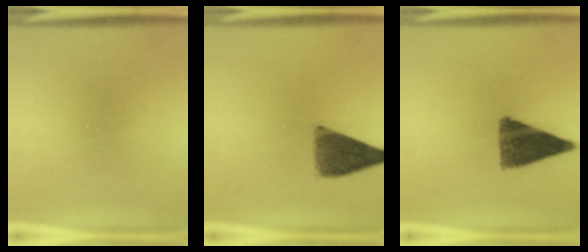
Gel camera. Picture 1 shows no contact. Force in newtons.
{"total": 7.4}
{"total": 11.1}